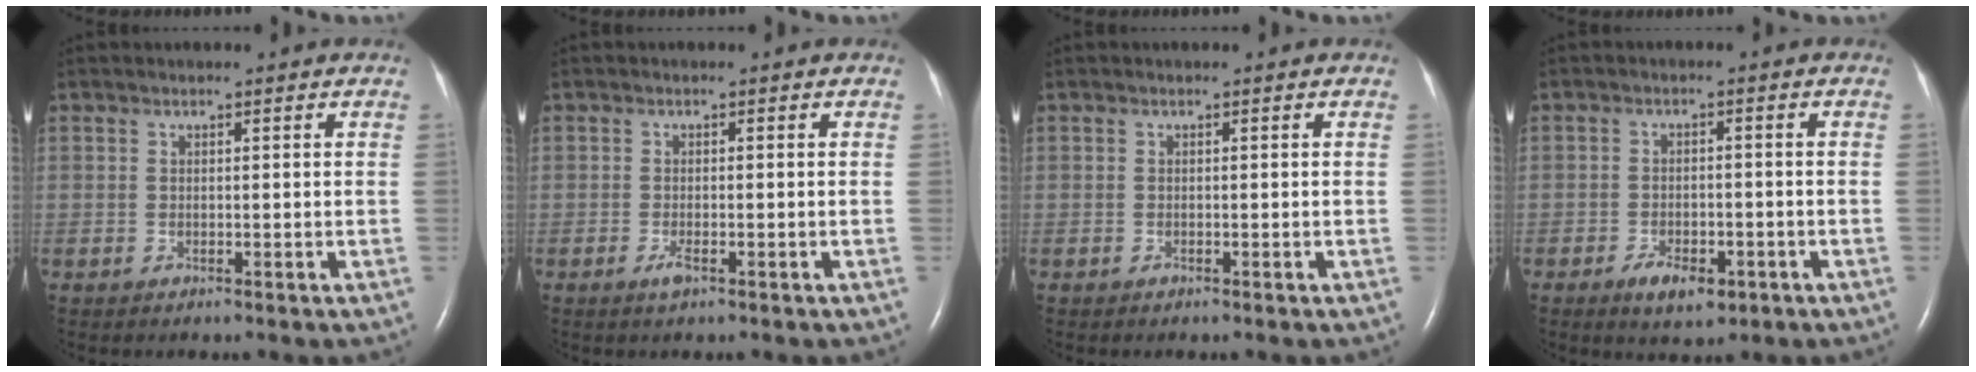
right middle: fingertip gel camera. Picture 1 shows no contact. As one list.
[{"total": 1.4, "force": [-0.8, 0.3, 1.1], "torque": [-0.027, -0.003, -0.014]}, {"total": 0.0}, {"total": 4.7, "force": [-2.6, 2.2, 3.2], "torque": [-0.053, 0.001, -0.036]}]